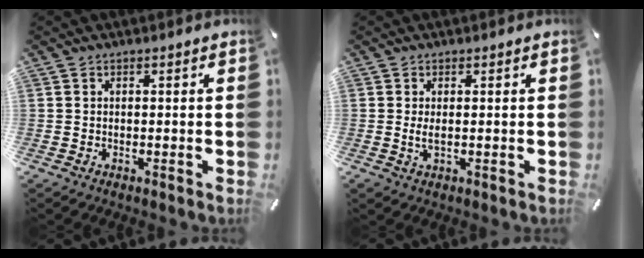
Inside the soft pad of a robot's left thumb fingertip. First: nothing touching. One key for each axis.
{"total": 2.2, "fx": 0.2, "fy": 0.7, "fz": 2.1, "tx": -0.048, "ty": -0.002, "tz": 0.001}